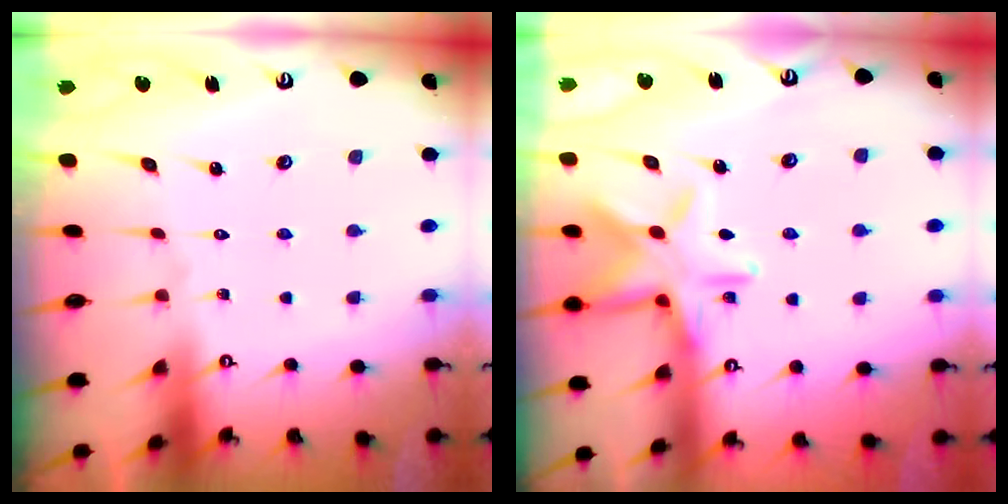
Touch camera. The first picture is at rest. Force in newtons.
{"total": 15.5, "press": 15.5, "slide": 1.0}